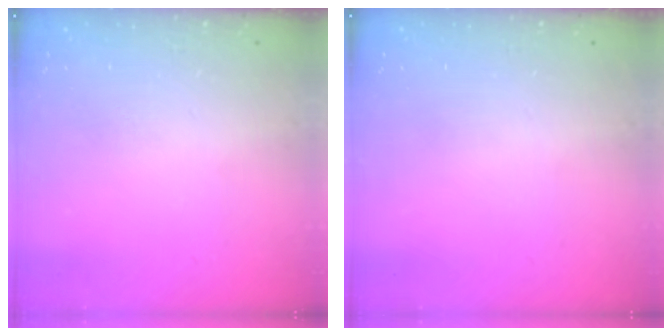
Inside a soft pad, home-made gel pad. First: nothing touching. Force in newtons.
{"total": 0.0}